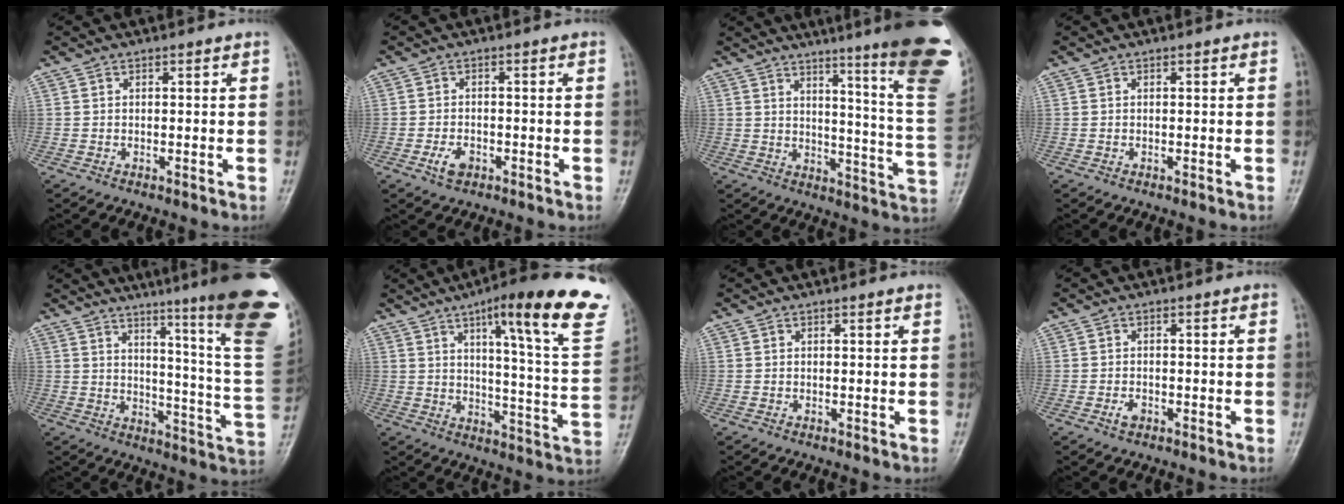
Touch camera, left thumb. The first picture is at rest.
{"total": 3.0, "force": [-1.4, 1.8, 1.9], "torque": [-0.036, 0.005, -0.024]}
{"total": 23.9, "force": [14.5, 2.0, 18.9], "torque": [-0.209, -0.092, 0.183]}
{"total": 0.0}
{"total": 26.1, "force": [15.9, 2.1, 20.7], "torque": [-0.225, -0.096, 0.206]}
{"total": 24.3, "force": [14.0, 3.8, 19.5], "torque": [-0.246, -0.054, 0.186]}
{"total": 0.6, "force": [0.4, 0.0, 0.4], "torque": [-0.007, 0.001, 0.005]}
{"total": 1.6, "force": [-0.8, 0.9, 1.0], "torque": [-0.019, 0.004, -0.015]}